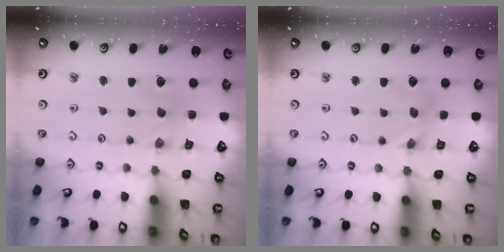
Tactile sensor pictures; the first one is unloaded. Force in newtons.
{"total": 1.1, "press": 1.1, "slide": 0.2}